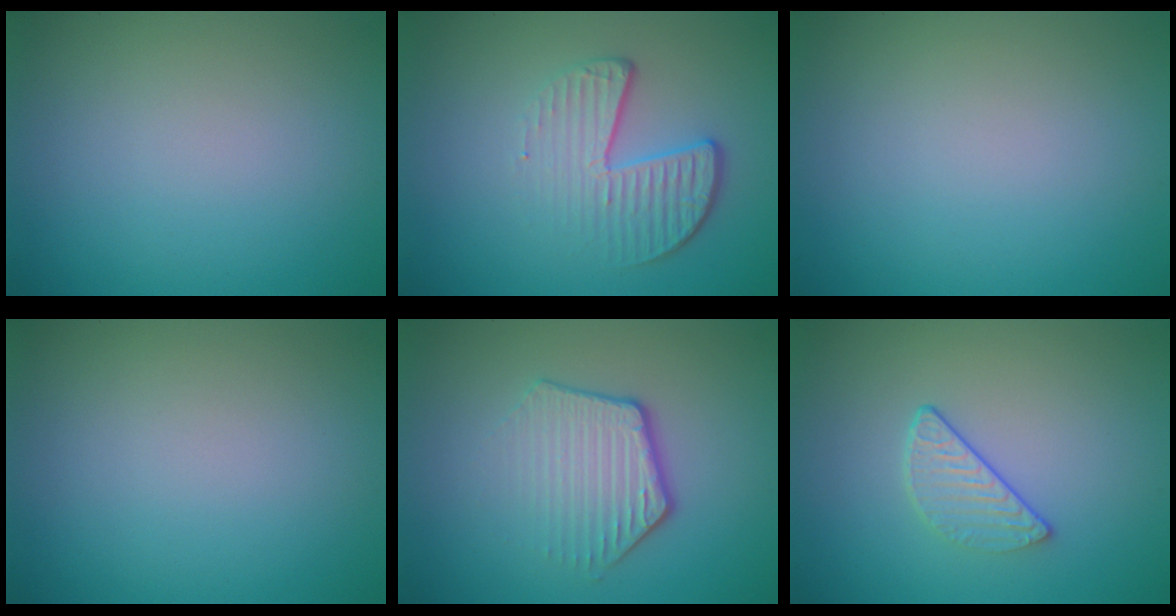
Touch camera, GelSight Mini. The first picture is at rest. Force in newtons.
{"total": 4.4, "press": 2.9, "slide": 3.3}
{"total": 0.0}
{"total": 0.0}
{"total": 3.8, "press": 2.9, "slide": 2.5}
{"total": 2.2, "press": 1.5, "slide": 1.6}